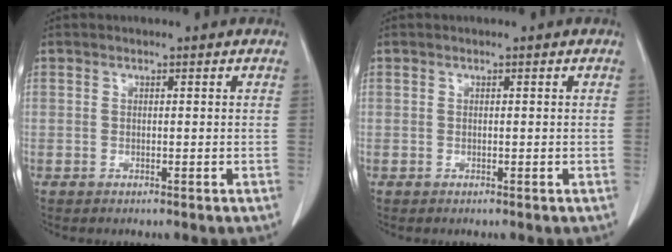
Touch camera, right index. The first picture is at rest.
{"total": 0.0}